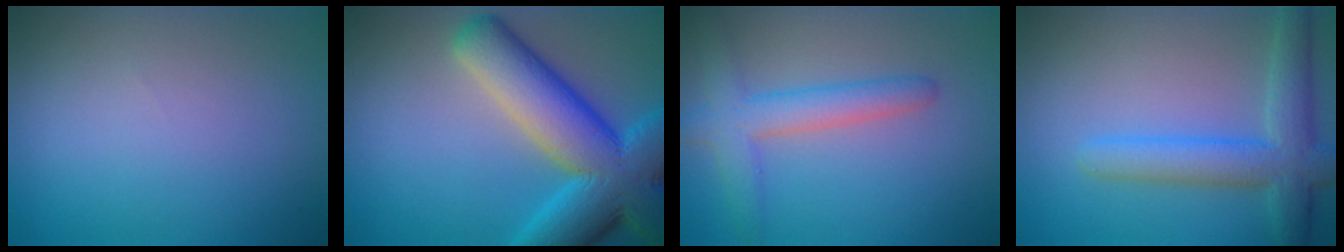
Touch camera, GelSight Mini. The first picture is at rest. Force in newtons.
{"total": 12.5, "press": 12.5, "slide": 0.5}
{"total": 4.0, "press": 4.0, "slide": 0.3}
{"total": 5.1, "press": 5.1, "slide": 0.1}